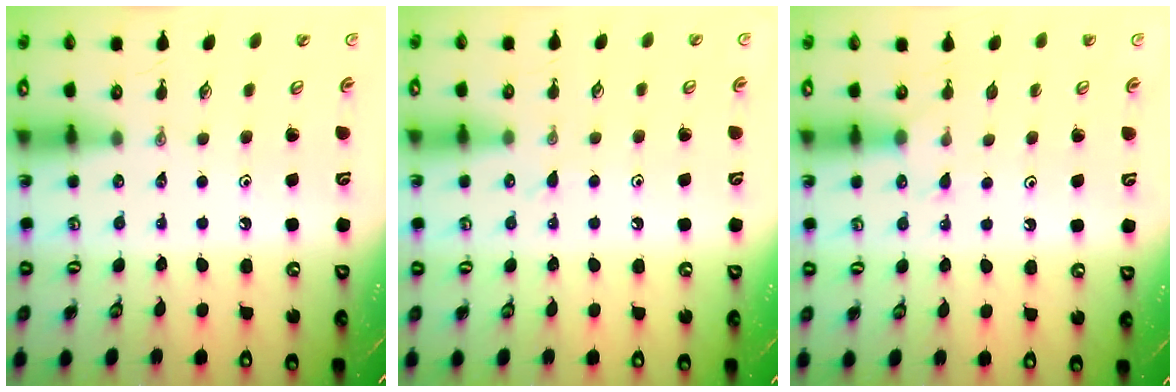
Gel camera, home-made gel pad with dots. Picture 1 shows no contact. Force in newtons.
{"total": 5.7, "press": 5.7, "slide": 0.6}
{"total": 3.9, "press": 3.9, "slide": 0.6}